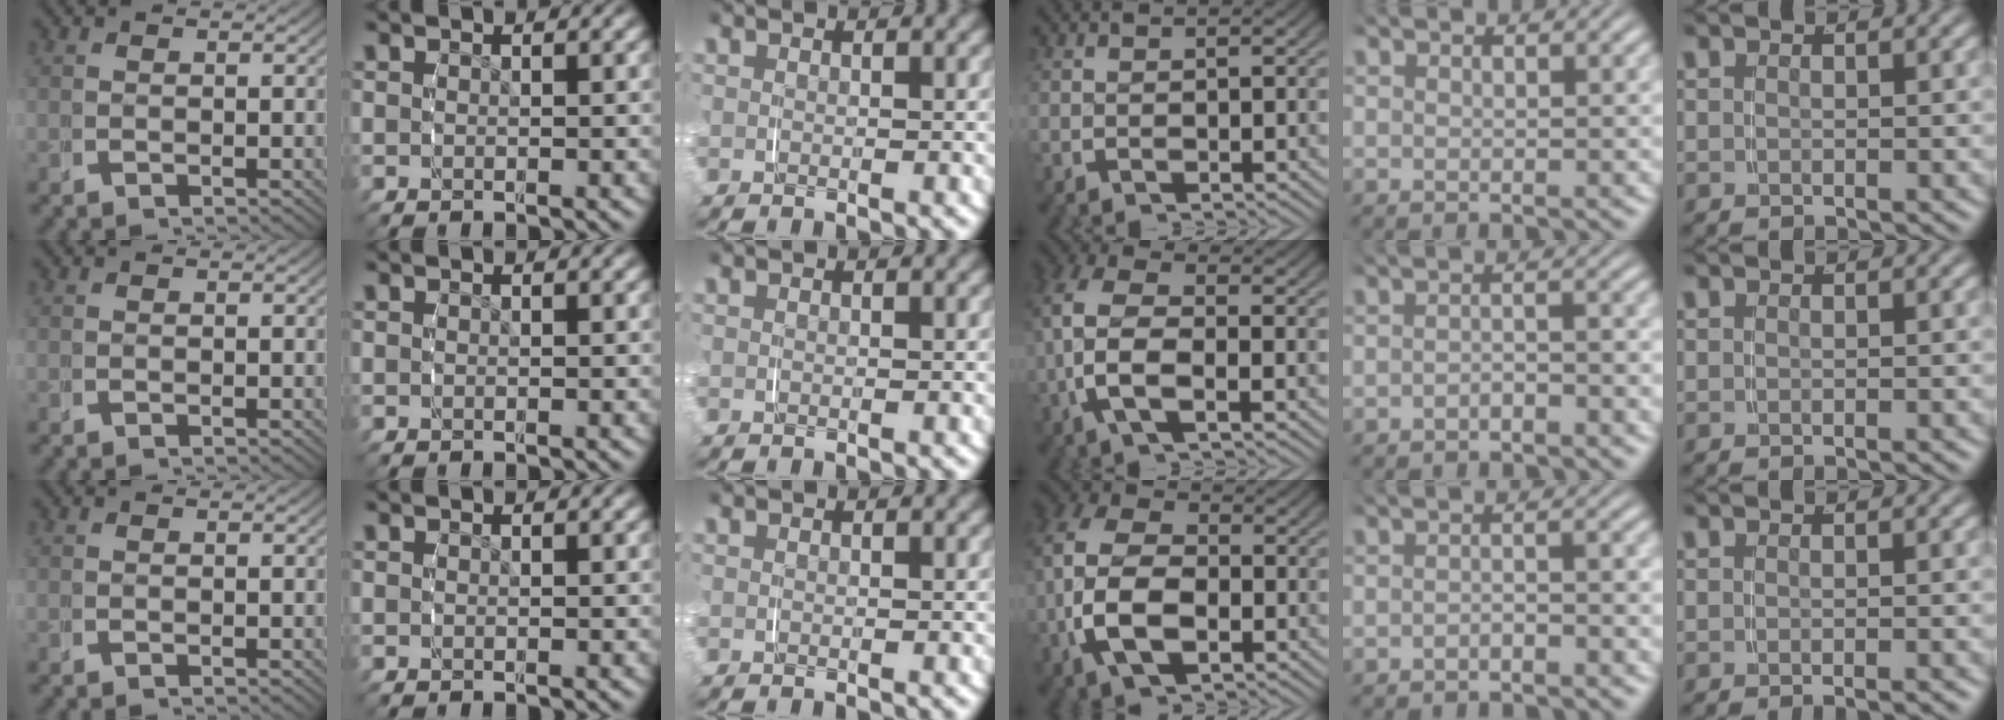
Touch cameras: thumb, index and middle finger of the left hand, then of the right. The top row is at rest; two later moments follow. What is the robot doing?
{"motion": "grasp_and_lifting", "object": "napkin"}